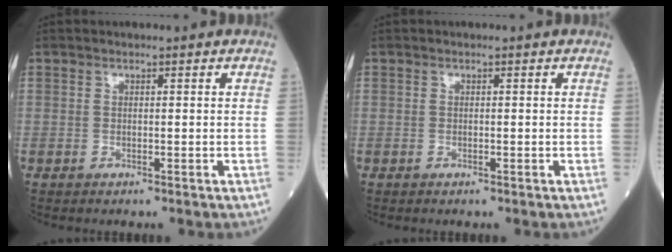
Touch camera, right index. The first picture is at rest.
{"total": 0.0}